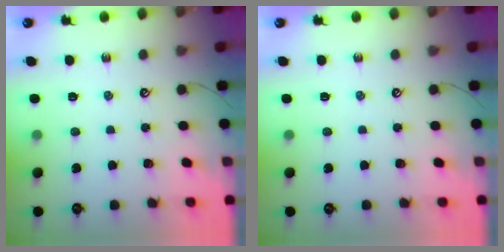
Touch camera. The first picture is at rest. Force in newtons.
{"total": 0.0}